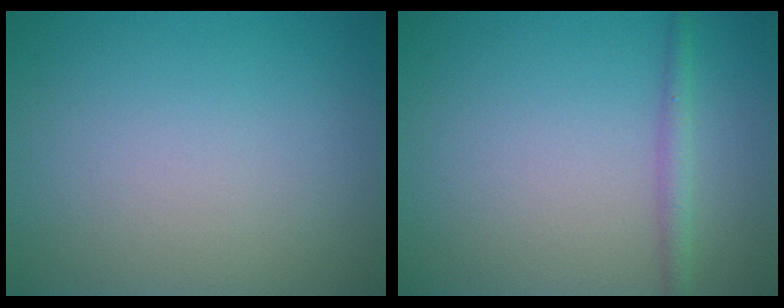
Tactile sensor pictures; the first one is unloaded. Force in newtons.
{"total": 1.6, "press": 1.6, "slide": 0.1}